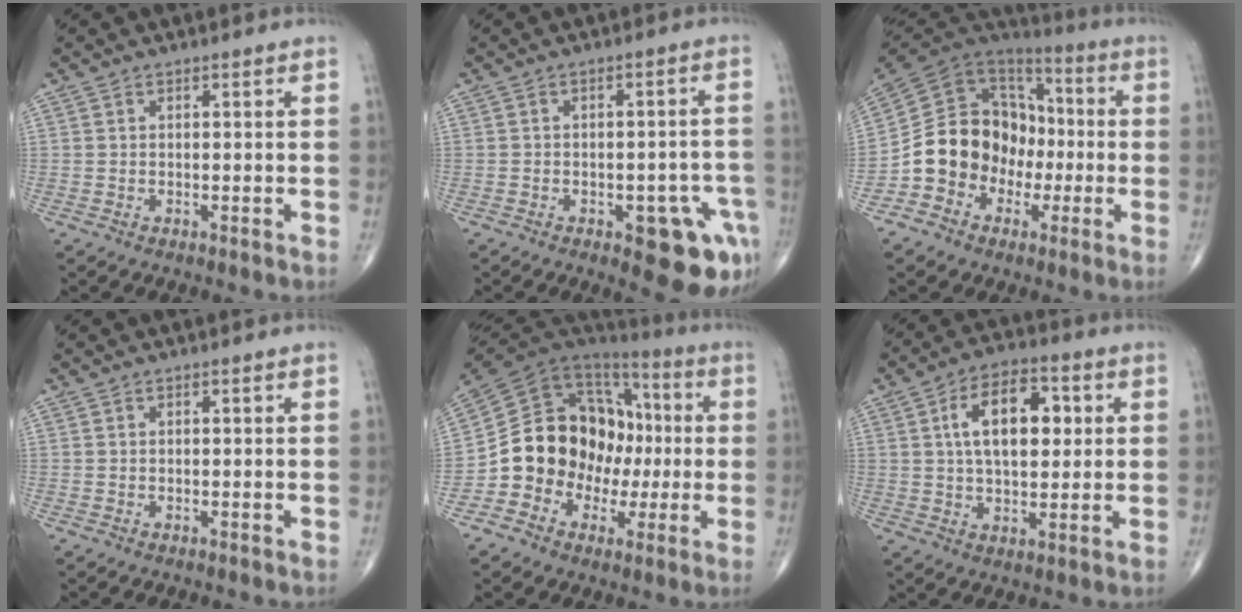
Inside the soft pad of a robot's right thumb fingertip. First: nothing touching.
{"total": 11.4, "force": [-5.1, 4.7, 9.0], "torque": [-0.073, 0.024, -0.055]}
{"total": 16.4, "force": [-4.2, 13.9, 7.6], "torque": [-0.091, 0.073, -0.076]}
{"total": 0.0}
{"total": 19.3, "force": [-2.4, 15.8, 10.9], "torque": [-0.140, 0.063, -0.036]}
{"total": 12.9, "force": [2.7, 7.1, 10.4], "torque": [-0.150, 0.008, 0.041]}